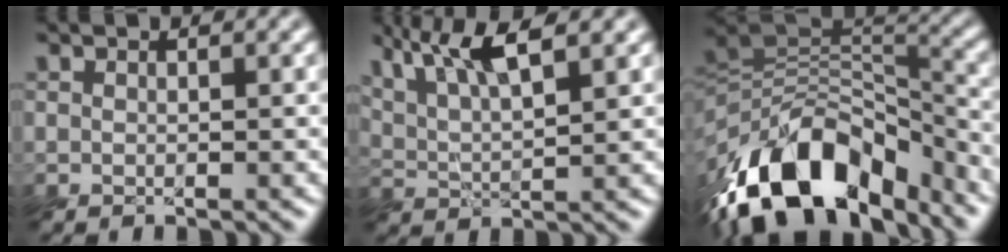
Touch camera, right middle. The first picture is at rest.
{"total": 5.5, "force": [3.6, 1.1, 4.0], "torque": [-0.072, 0.012, 0.057]}
{"total": 15.2, "force": [-10.5, 7.4, 8.0], "torque": [-0.162, 0.022, -0.187]}